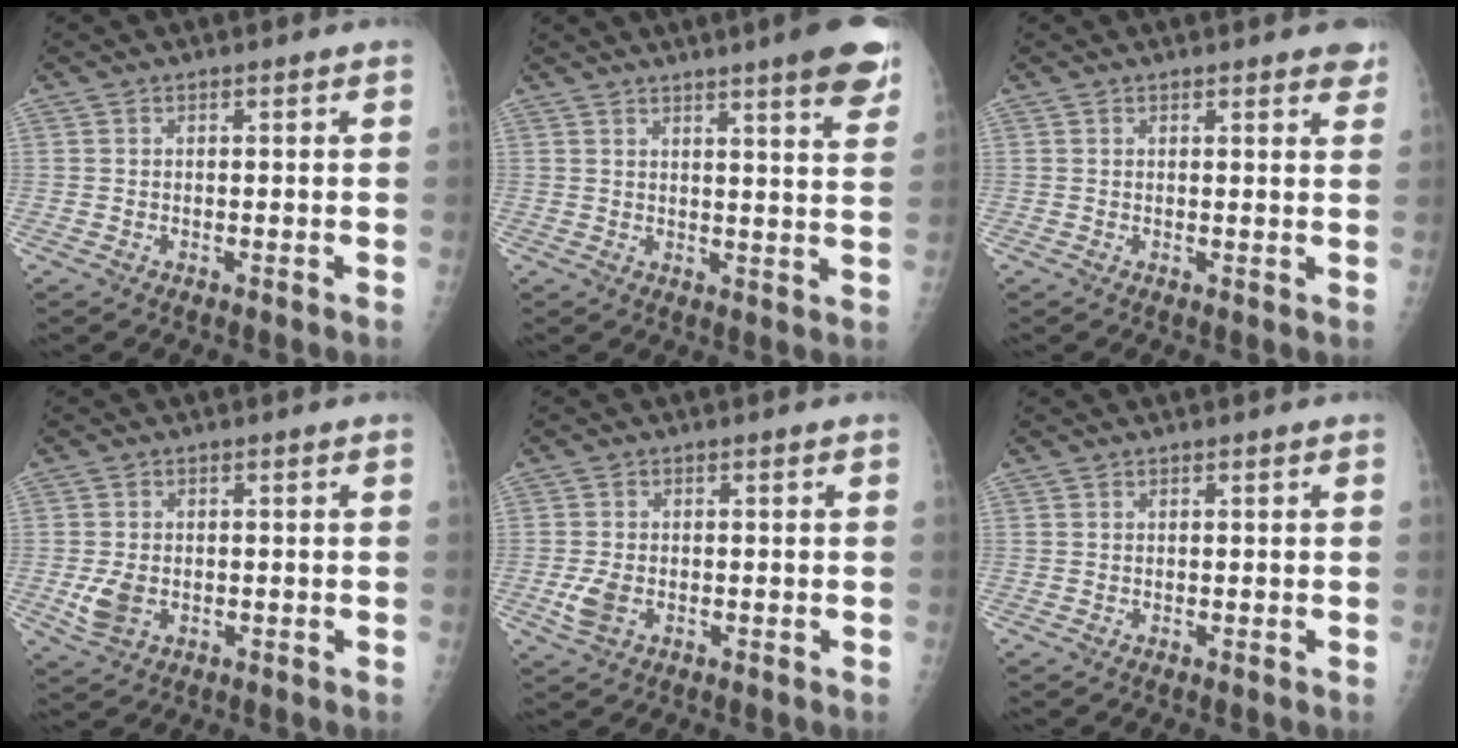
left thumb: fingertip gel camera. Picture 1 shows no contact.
{"total": 10.1, "force": [6.9, 0.9, 7.4], "torque": [-0.078, -0.029, 0.076]}
{"total": 3.6, "force": [2.8, 1.0, 2.1], "torque": [-0.008, -0.005, 0.025]}
{"total": 4.6, "force": [-1.1, 3.2, 3.1], "torque": [-0.060, 0.000, -0.014]}
{"total": 4.0, "force": [-1.2, 2.6, 2.8], "torque": [-0.062, 0.002, -0.019]}
{"total": 0.0}